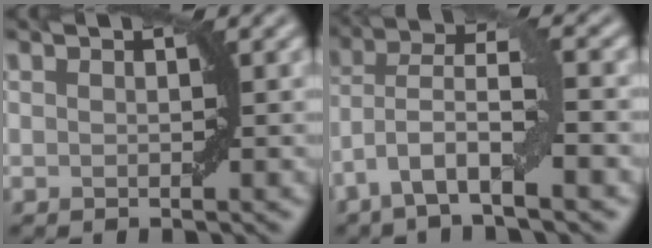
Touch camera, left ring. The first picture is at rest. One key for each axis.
{"total": 6.9, "fx": -3.1, "fy": 1.5, "fz": 5.9, "tx": -0.109, "ty": 0.008, "tz": -0.067}